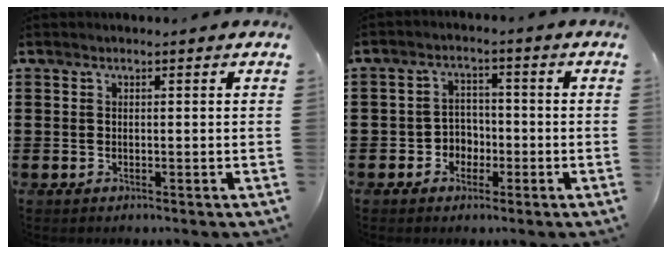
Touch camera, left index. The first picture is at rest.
{"total": 3.3, "force": [-1.8, 2.6, 1.0], "torque": [-0.029, 0.007, -0.040]}